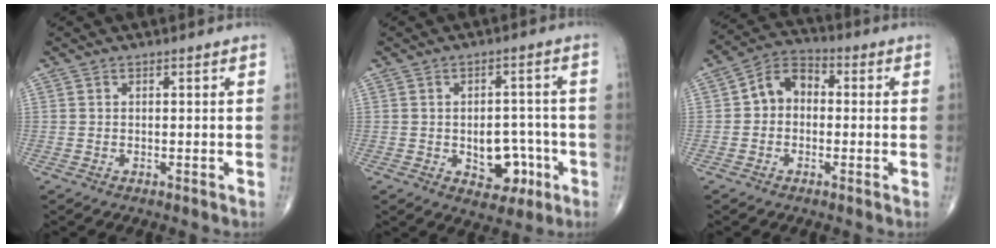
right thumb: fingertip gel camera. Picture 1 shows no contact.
{"total": 8.5, "force": [-2.7, 5.8, 5.6], "torque": [-0.039, 0.029, -0.026]}
{"total": 7.3, "force": [-0.1, 5.7, 4.6], "torque": [-0.053, 0.028, -0.017]}